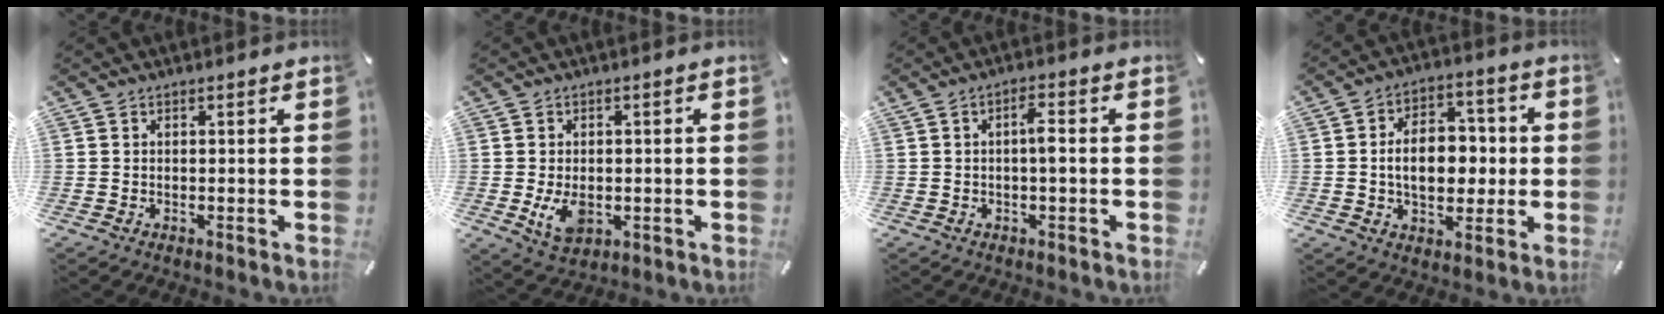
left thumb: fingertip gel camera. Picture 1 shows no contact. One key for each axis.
{"total": 6.2, "fx": -1.1, "fy": 4.1, "fz": 4.5, "tx": -0.094, "ty": -0.005, "tz": -0.020}
{"total": 3.5, "fx": -0.2, "fy": 0.9, "fz": 3.4, "tx": -0.065, "ty": 0.008, "tz": -0.007}
{"total": 12.3, "fx": -0.4, "fy": 8.7, "fz": 8.8, "tx": -0.134, "ty": 0.009, "tz": -0.008}